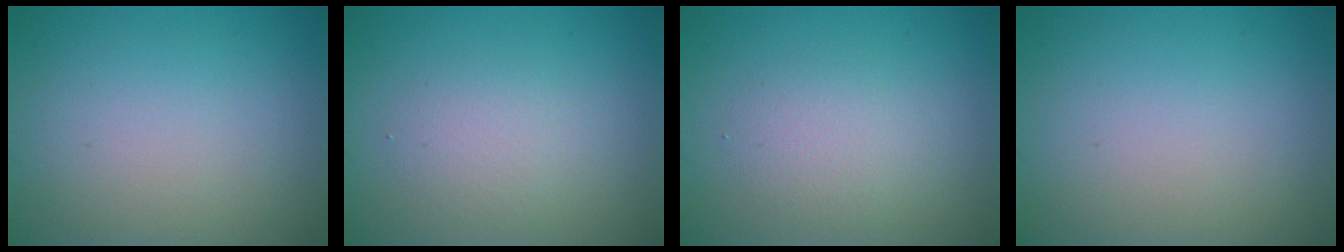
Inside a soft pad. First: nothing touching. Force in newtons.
{"total": 2.2, "press": 2.2, "slide": 0.2}
{"total": 2.5, "press": 2.5, "slide": 0.2}
{"total": 0.0}